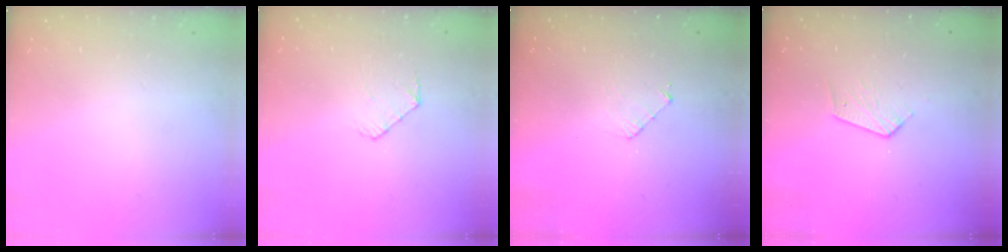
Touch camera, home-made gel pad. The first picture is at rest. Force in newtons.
{"total": 4.9, "press": 4.8, "slide": 0.5}
{"total": 4.1, "press": 4.1, "slide": 0.3}
{"total": 3.7, "press": 3.7, "slide": 0.3}